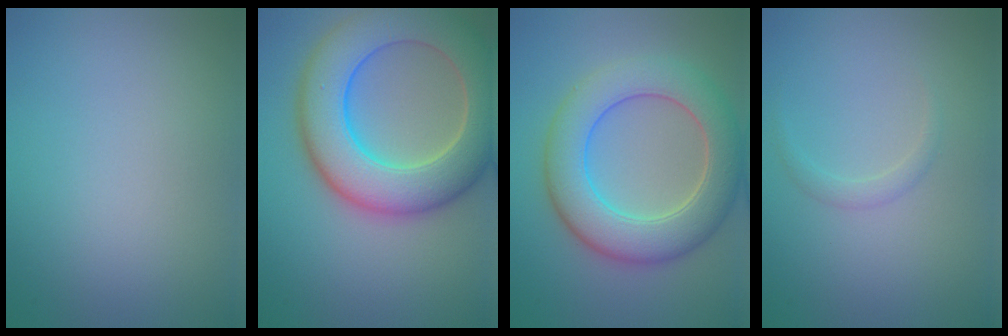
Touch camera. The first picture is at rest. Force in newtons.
{"total": 10.8, "press": 10.8, "slide": 0.7}
{"total": 7.9, "press": 7.9, "slide": 0.4}
{"total": 1.0, "press": 1.0, "slide": 0.0}